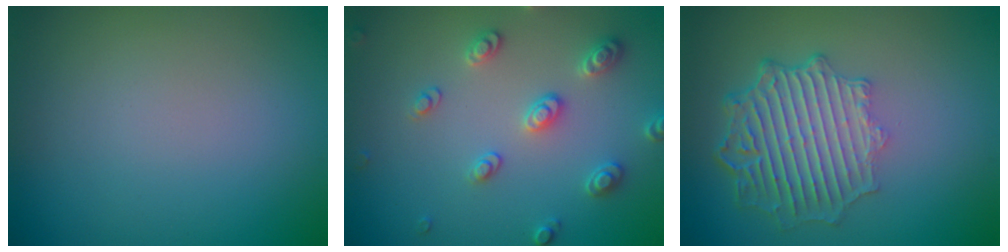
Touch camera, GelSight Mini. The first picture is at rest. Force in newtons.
{"total": 3.0, "press": 2.9, "slide": 0.6}
{"total": 6.3, "press": 4.8, "slide": 4.1}